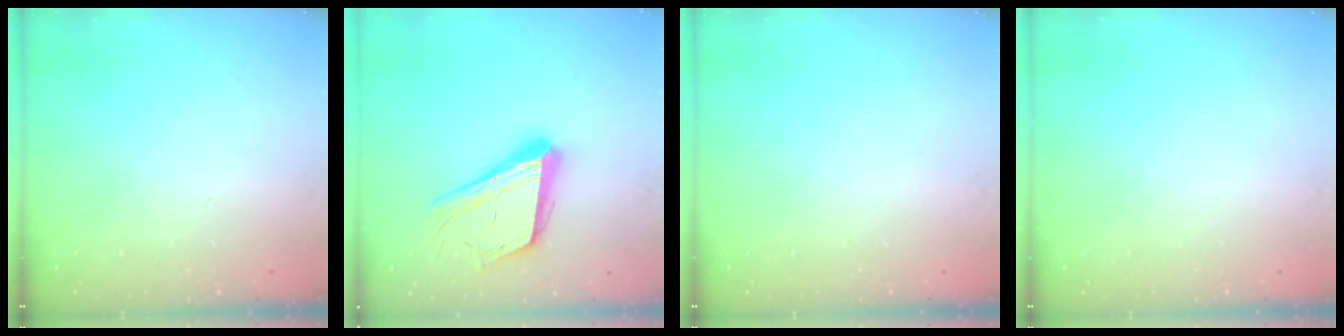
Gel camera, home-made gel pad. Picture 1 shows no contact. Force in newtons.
{"total": 18.8, "press": 18.5, "slide": 3.2}
{"total": 0.0}
{"total": 0.0}